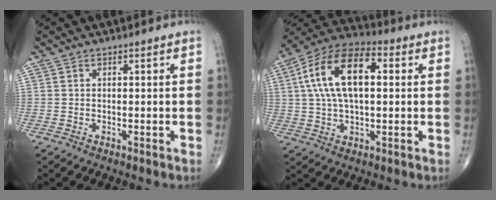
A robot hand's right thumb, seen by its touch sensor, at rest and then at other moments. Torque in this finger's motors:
{"motor_torque": [-0.02, 1.11, 1.22, -0.14, 0.53]}